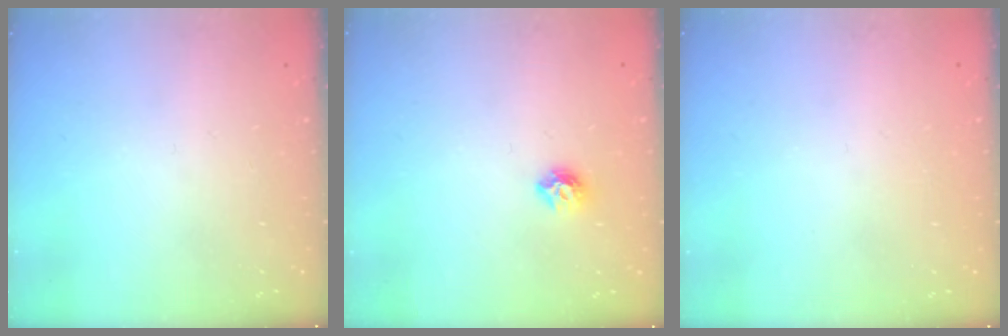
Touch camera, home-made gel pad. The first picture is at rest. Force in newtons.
{"total": 6.8, "press": 6.8, "slide": 0.7}
{"total": 0.7, "press": 0.7, "slide": 0.3}